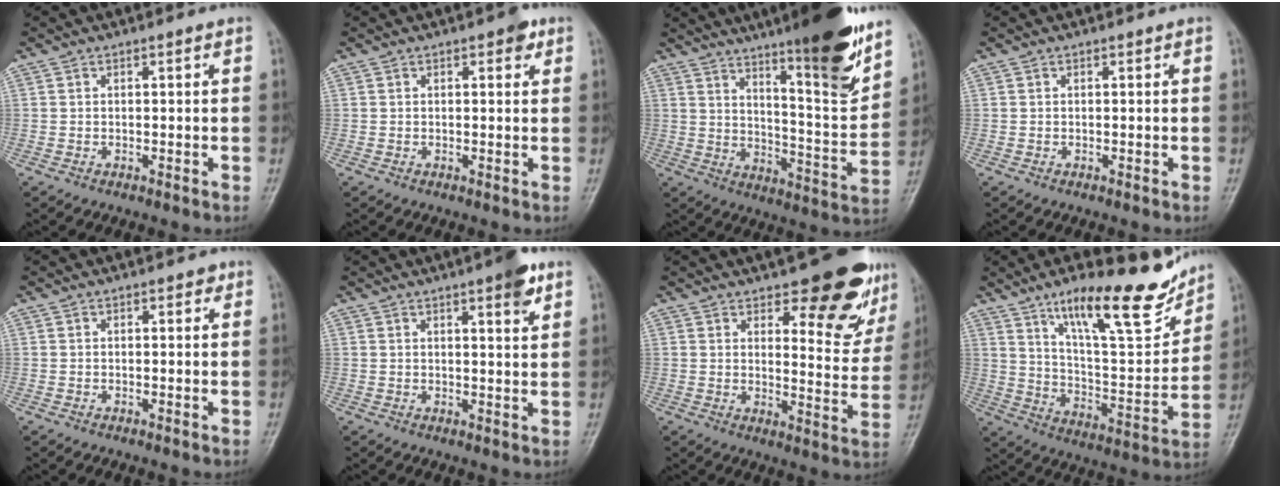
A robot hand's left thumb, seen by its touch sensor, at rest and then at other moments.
{"total": 2.5, "force": [1.2, 1.2, 1.8], "torque": [-0.013, -0.001, 0.011]}
{"total": 19.4, "force": [13.4, 2.7, 13.8], "torque": [-0.172, -0.081, 0.206]}
{"total": 0.0}
{"total": 1.1, "force": [0.5, 0.6, 0.7], "torque": [-0.001, 0.001, 0.002]}
{"total": 5.3, "force": [3.1, 1.1, 4.1], "torque": [-0.050, -0.014, 0.038]}
{"total": 14.6, "force": [9.1, 5.5, 10.0], "torque": [-0.071, -0.057, 0.122]}
{"total": 20.2, "force": [13.8, 5.4, 13.7], "torque": [-0.175, -0.077, 0.228]}